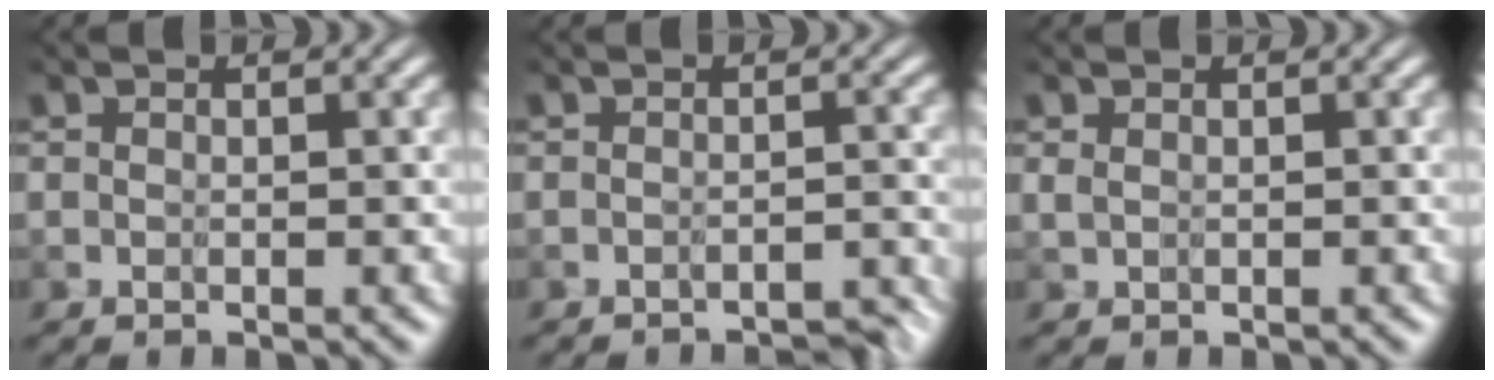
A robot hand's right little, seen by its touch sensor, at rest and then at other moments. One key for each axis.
{"total": 3.9, "fx": -3.1, "fy": -1.3, "fz": -1.9, "tx": 0.040, "ty": 0.000, "tz": -0.051}
{"total": 0.7, "fx": 0.4, "fy": 0.3, "fz": 0.4, "tx": -0.011, "ty": 0.000, "tz": 0.010}